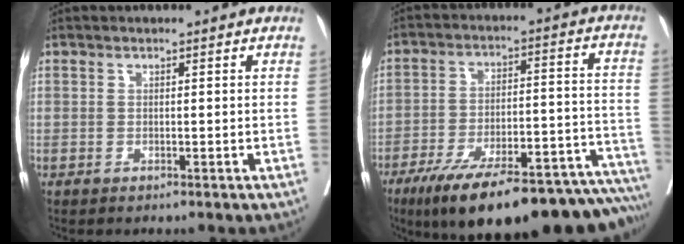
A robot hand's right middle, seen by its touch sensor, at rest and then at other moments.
{"total": 28.4, "force": [-23.2, 5.3, 15.5], "torque": [-0.155, 0.009, -0.325]}